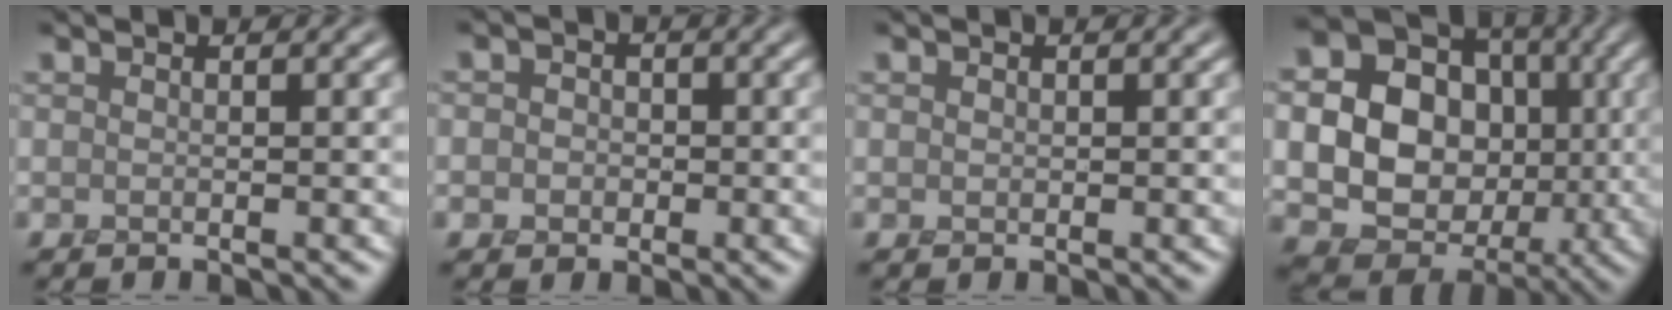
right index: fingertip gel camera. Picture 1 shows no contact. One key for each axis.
{"total": 1.9, "fx": -0.6, "fy": 1.8, "fz": 0.6, "tx": 0.000, "ty": -0.004, "tz": -0.016}
{"total": 0.5, "fx": 0.1, "fy": 0.5, "fz": 0.1, "tx": -0.003, "ty": -0.002, "tz": 0.003}
{"total": 19.3, "fx": 0.2, "fy": 17.2, "fz": 8.7, "tx": -0.200, "ty": 0.029, "tz": -0.012}